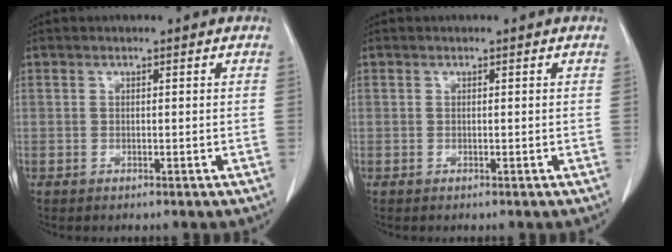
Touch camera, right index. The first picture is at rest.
{"total": 0.0}